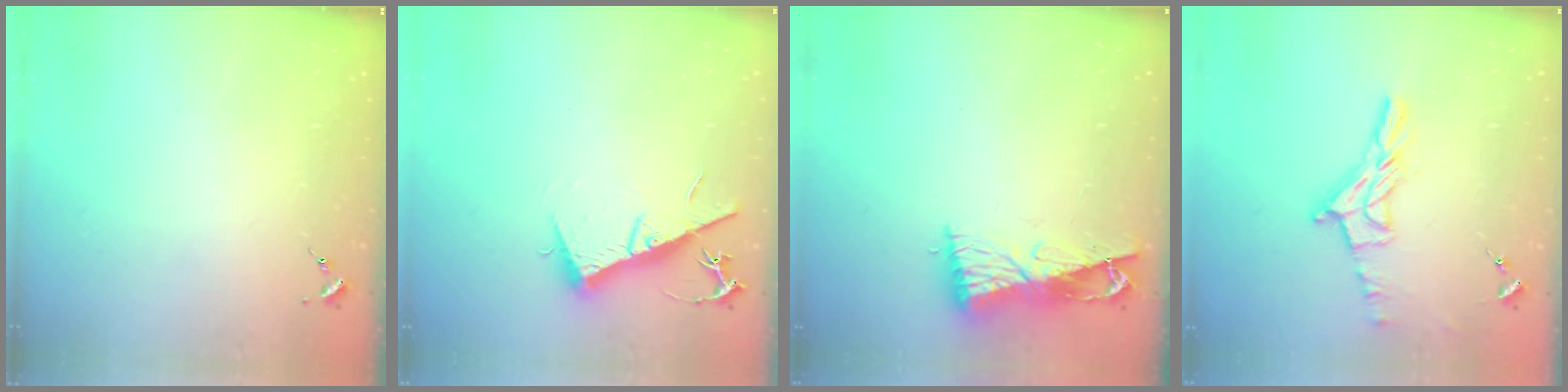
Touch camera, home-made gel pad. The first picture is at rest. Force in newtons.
{"total": 11.3, "press": 11.3, "slide": 0.7}
{"total": 9.3, "press": 9.2, "slide": 1.0}
{"total": 12.0, "press": 12.0, "slide": 1.0}